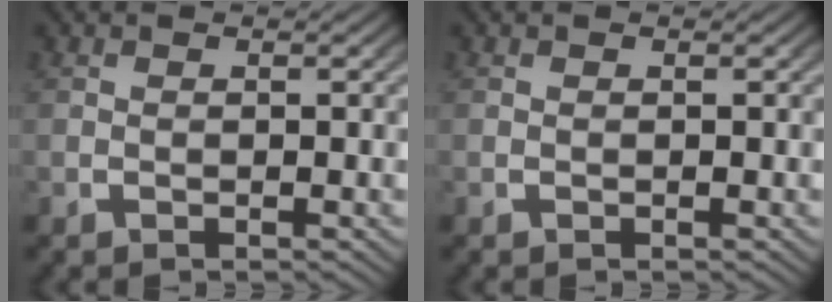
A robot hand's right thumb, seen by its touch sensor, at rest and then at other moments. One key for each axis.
{"total": 0.0}